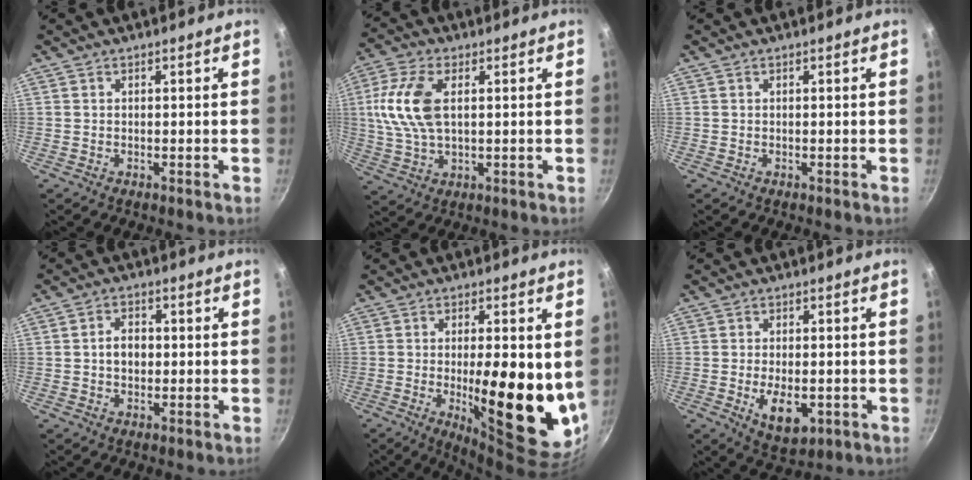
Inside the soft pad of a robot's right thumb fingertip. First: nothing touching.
{"total": 11.9, "force": [2.1, 6.5, 9.8], "torque": [-0.201, 0.009, 0.036]}
{"total": 0.0}
{"total": 4.6, "force": [0.0, 3.4, 3.1], "torque": [-0.034, 0.012, -0.004]}
{"total": 18.0, "force": [-1.0, 5.7, 17.0], "torque": [-0.229, -0.023, -0.008]}
{"total": 8.3, "force": [-2.1, 4.5, 6.6], "torque": [-0.094, -0.003, -0.020]}